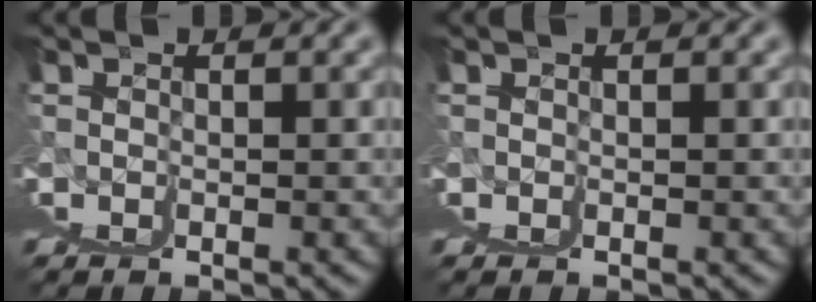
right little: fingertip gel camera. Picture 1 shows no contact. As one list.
[{"total": 0.0}]